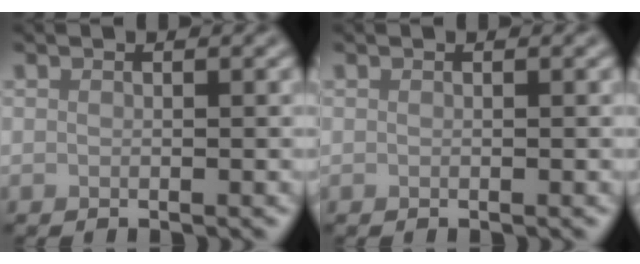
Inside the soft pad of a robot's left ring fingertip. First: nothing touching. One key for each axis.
{"total": 0.0}